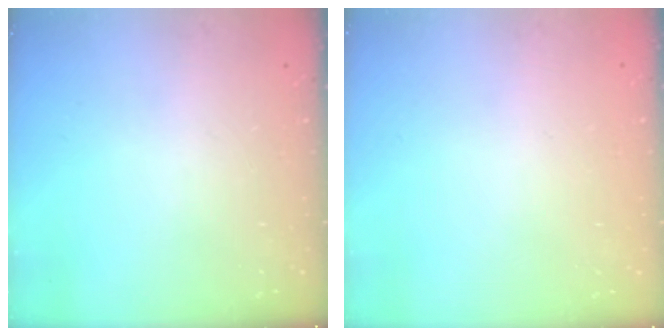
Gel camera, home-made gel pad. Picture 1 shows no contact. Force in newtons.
{"total": 0.0}